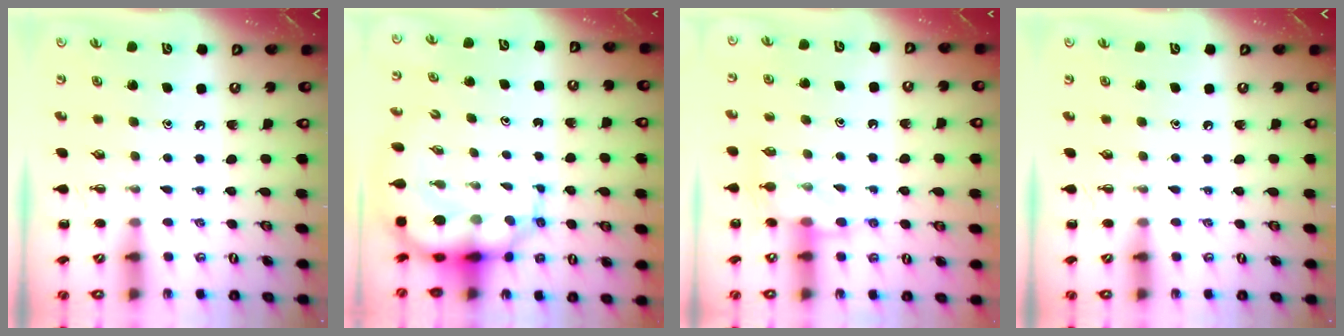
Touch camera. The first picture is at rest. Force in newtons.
{"total": 9.1, "press": 8.7, "slide": 2.6}
{"total": 7.9, "press": 7.8, "slide": 0.7}
{"total": 0.0}